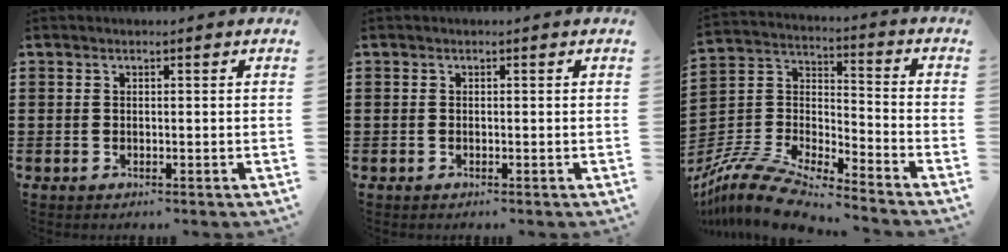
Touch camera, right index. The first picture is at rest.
{"total": 0.0}
{"total": 10.4, "force": [-9.6, 1.7, 3.6], "torque": [-0.087, 0.013, -0.197]}